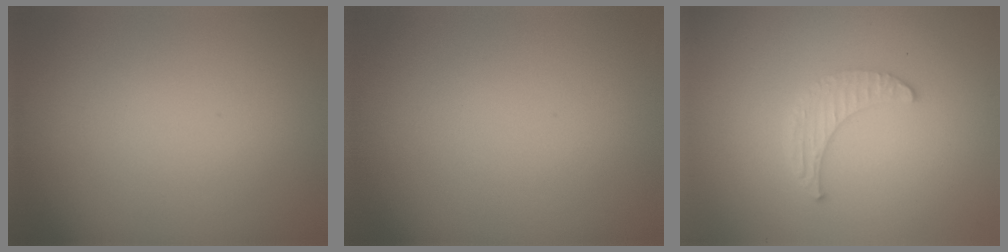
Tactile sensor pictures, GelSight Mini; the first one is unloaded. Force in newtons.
{"total": 0.0}
{"total": 2.0, "press": 1.9, "slide": 0.5}